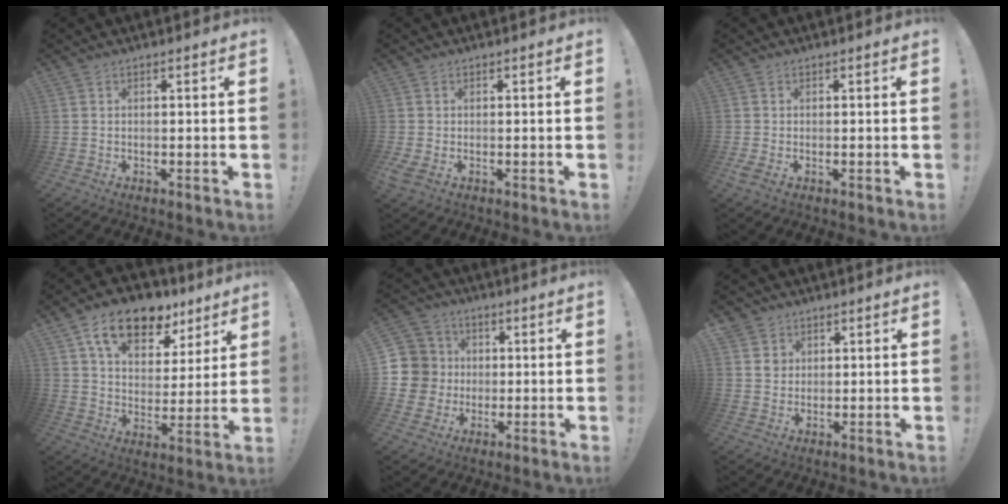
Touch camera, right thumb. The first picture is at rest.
{"total": 2.1, "force": [-0.4, 1.3, 1.6], "torque": [-0.030, 0.000, -0.006]}
{"total": 1.9, "force": [-0.6, 0.8, 1.6], "torque": [-0.037, 0.002, -0.009]}
{"total": 16.5, "force": [10.2, 9.3, 9.0], "torque": [-0.139, -0.055, 0.180]}
{"total": 9.6, "force": [0.6, 9.3, 2.4], "torque": [-0.045, 0.001, 0.023]}
{"total": 5.8, "force": [2.5, 5.1, 0.8], "torque": [-0.004, -0.021, 0.048]}